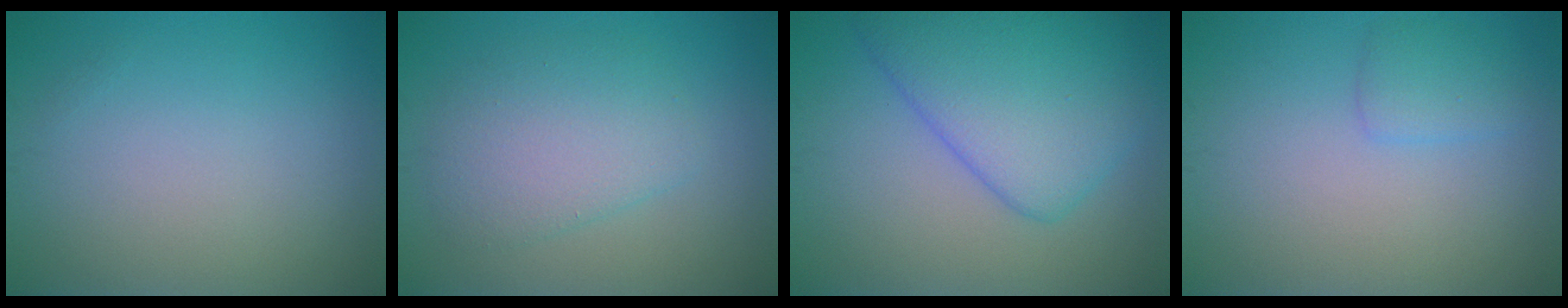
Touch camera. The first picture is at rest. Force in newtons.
{"total": 4.1, "press": 4.1, "slide": 0.2}
{"total": 7.5, "press": 7.5, "slide": 0.3}
{"total": 1.6, "press": 1.6, "slide": 0.1}